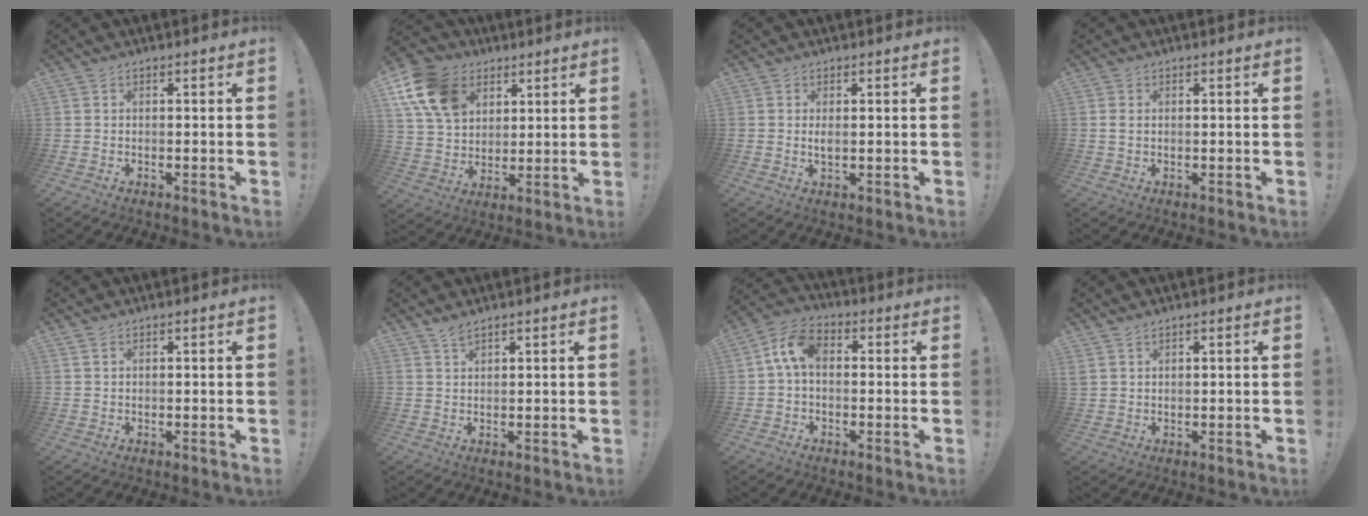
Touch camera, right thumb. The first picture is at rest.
{"total": 16.6, "force": [7.4, 12.2, 8.5], "torque": [-0.142, -0.028, 0.145]}
{"total": 1.9, "force": [0.4, 0.6, 1.7], "torque": [-0.028, -0.002, 0.005]}
{"total": 1.2, "force": [0.3, 0.6, 0.9], "torque": [-0.018, 0.003, 0.004]}
{"total": 1.1, "force": [0.8, 0.4, 0.6], "torque": [-0.004, -0.004, 0.014]}
{"total": 2.0, "force": [1.7, 0.3, 0.9], "torque": [-0.021, -0.007, 0.031]}
{"total": 8.9, "force": [0.8, 5.5, 6.9], "torque": [-0.144, 0.018, 0.022]}
{"total": 1.7, "force": [1.3, 0.7, 0.9], "torque": [-0.027, -0.001, 0.027]}